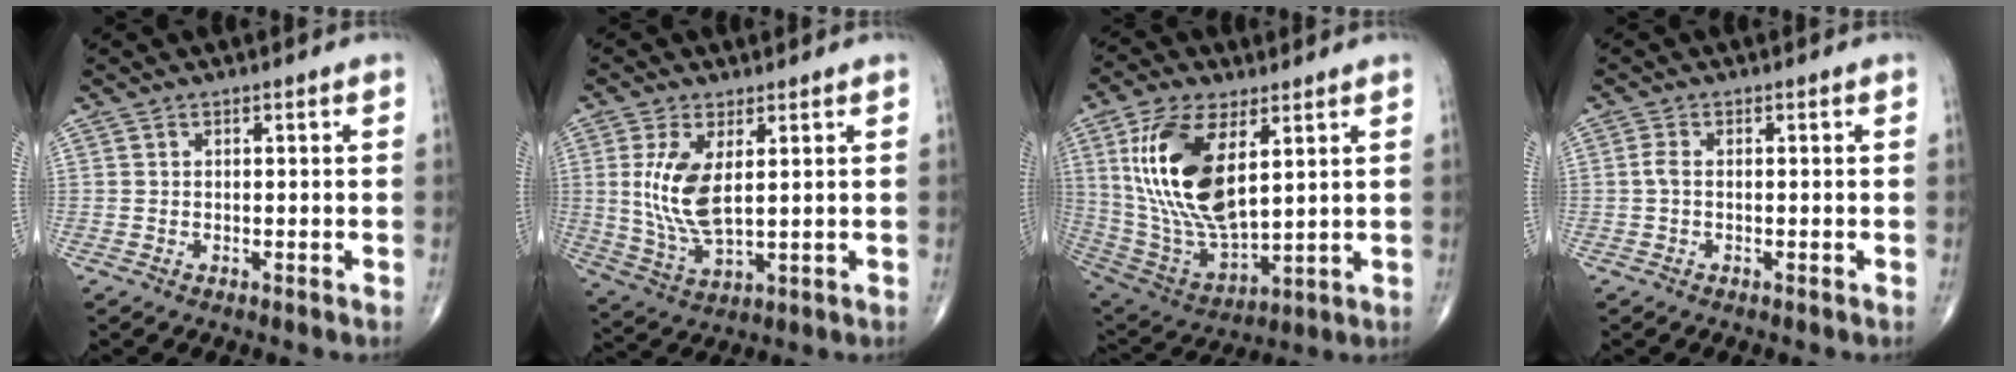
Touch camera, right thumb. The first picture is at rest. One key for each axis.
{"total": 10.0, "fx": 2.0, "fy": 4.4, "fz": 8.8, "tx": -0.186, "ty": -0.016, "tz": 0.050}
{"total": 20.1, "fx": 5.8, "fy": 9.4, "fz": 16.8, "tx": -0.329, "ty": -0.027, "tz": 0.121}
{"total": 1.4, "fx": -0.2, "fy": 0.6, "fz": 1.3, "tx": -0.029, "ty": 0.000, "tz": -0.007}